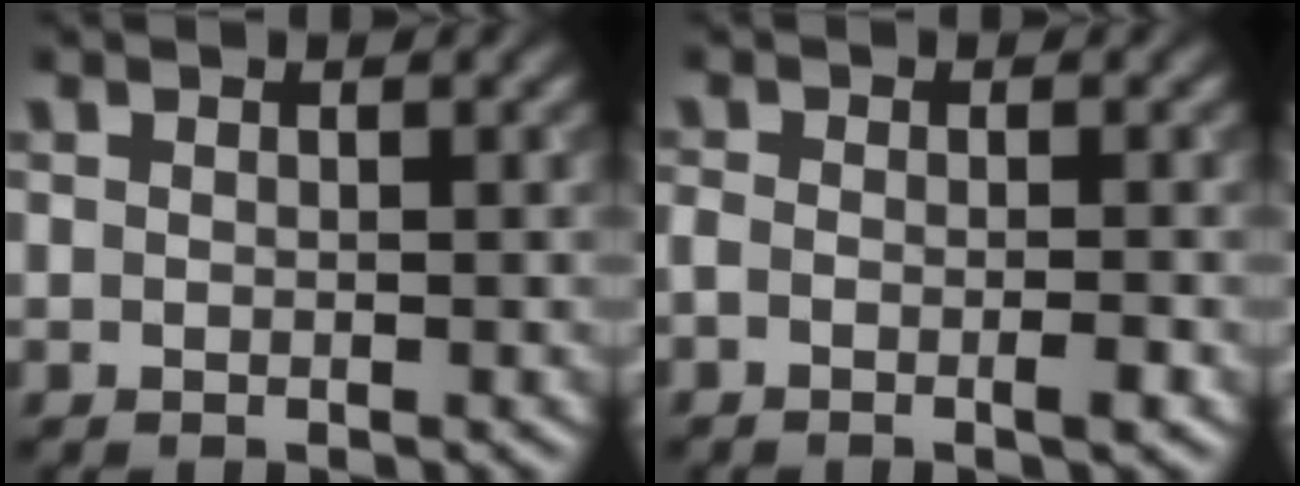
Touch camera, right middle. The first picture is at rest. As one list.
[{"total": 2.1, "force": [-1.1, 0.4, 1.7], "torque": [-0.032, -0.003, -0.023]}]